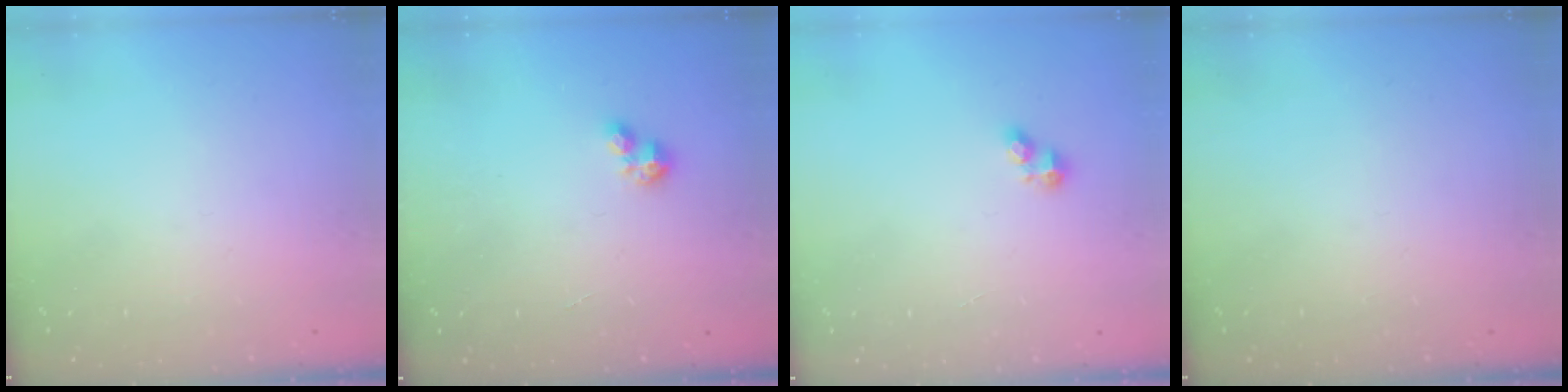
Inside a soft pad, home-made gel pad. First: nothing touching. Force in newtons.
{"total": 1.0, "press": 1.0, "slide": 0.1}
{"total": 3.6, "press": 3.5, "slide": 0.4}
{"total": 0.0}